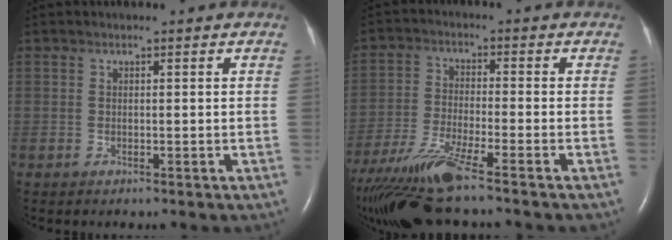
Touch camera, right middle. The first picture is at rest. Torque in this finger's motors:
{"motor_torque": [1.08, -1.07, 0.21, 0.12]}